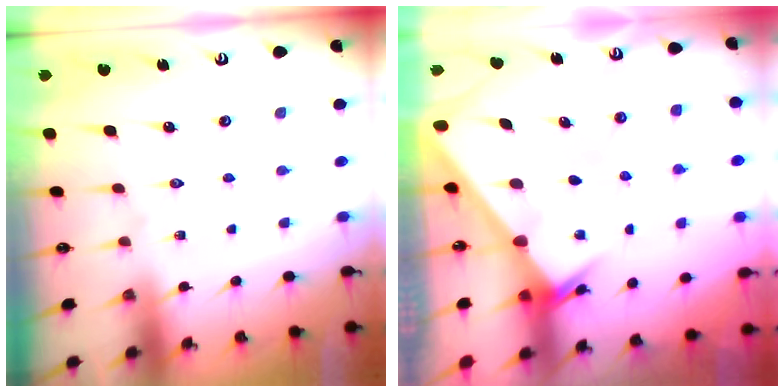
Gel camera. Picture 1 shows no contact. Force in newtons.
{"total": 2.1, "press": 2.1, "slide": 0.1}